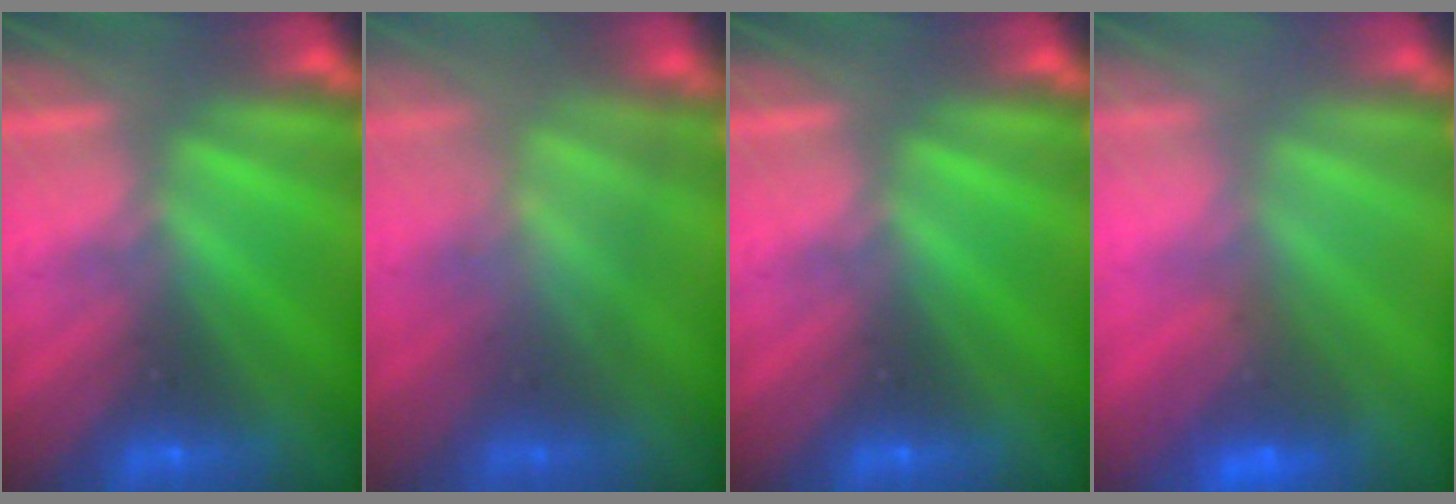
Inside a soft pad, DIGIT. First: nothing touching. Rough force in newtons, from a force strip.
{"total": 3.3}
{"total": 0.0}
{"total": 9.1}